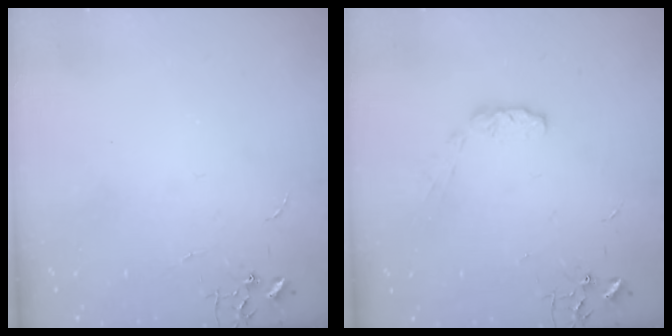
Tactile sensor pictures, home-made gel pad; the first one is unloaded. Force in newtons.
{"total": 5.6, "press": 5.6, "slide": 0.5}